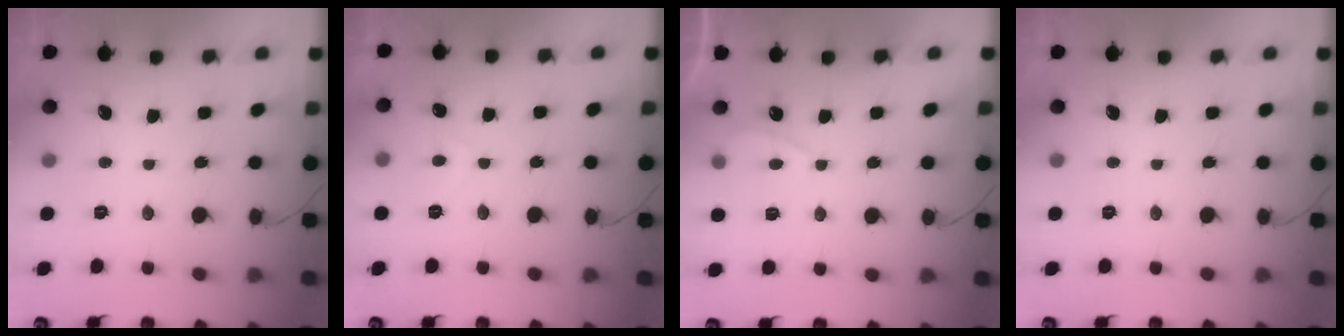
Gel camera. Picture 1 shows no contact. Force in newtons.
{"total": 2.9, "press": 2.9, "slide": 0.5}
{"total": 1.5, "press": 1.3, "slide": 0.6}
{"total": 0.0}